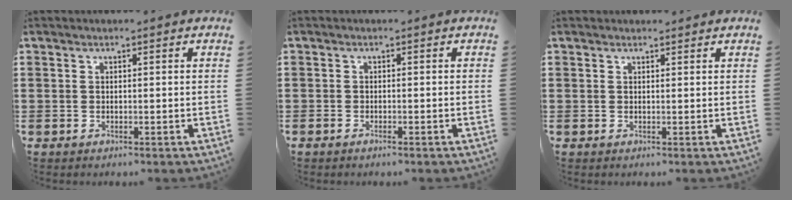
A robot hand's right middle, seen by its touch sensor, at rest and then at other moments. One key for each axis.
{"total": 0.7, "fx": -0.6, "fy": 0.1, "fz": 0.3, "tx": -0.009, "ty": -0.003, "tz": -0.011}
{"total": 0.6, "fx": 0.6, "fy": 0.1, "fz": -0.1, "tx": 0.007, "ty": -0.004, "tz": 0.009}